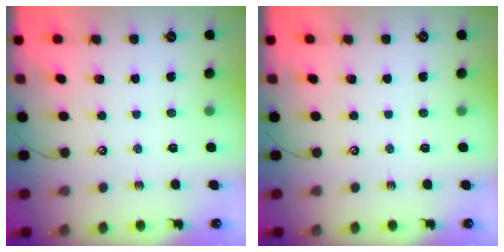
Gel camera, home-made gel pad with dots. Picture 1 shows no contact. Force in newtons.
{"total": 0.0}